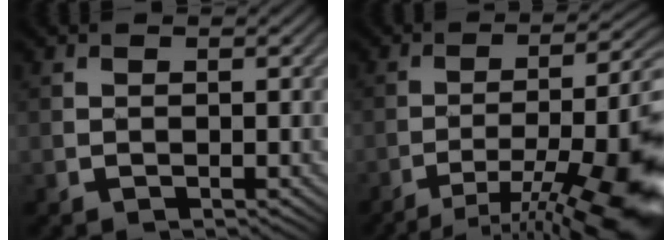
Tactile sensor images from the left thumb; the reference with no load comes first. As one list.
[{"total": 13.9, "force": [-7.4, 3.3, 11.3], "torque": [-0.165, -0.003, -0.118]}]